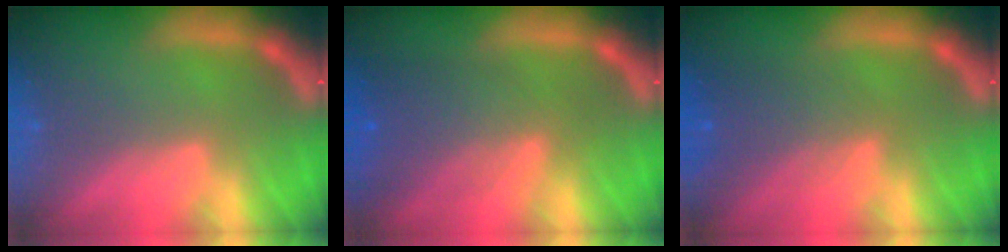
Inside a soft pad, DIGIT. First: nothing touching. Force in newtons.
{"total": 6.0}
{"total": 4.1}